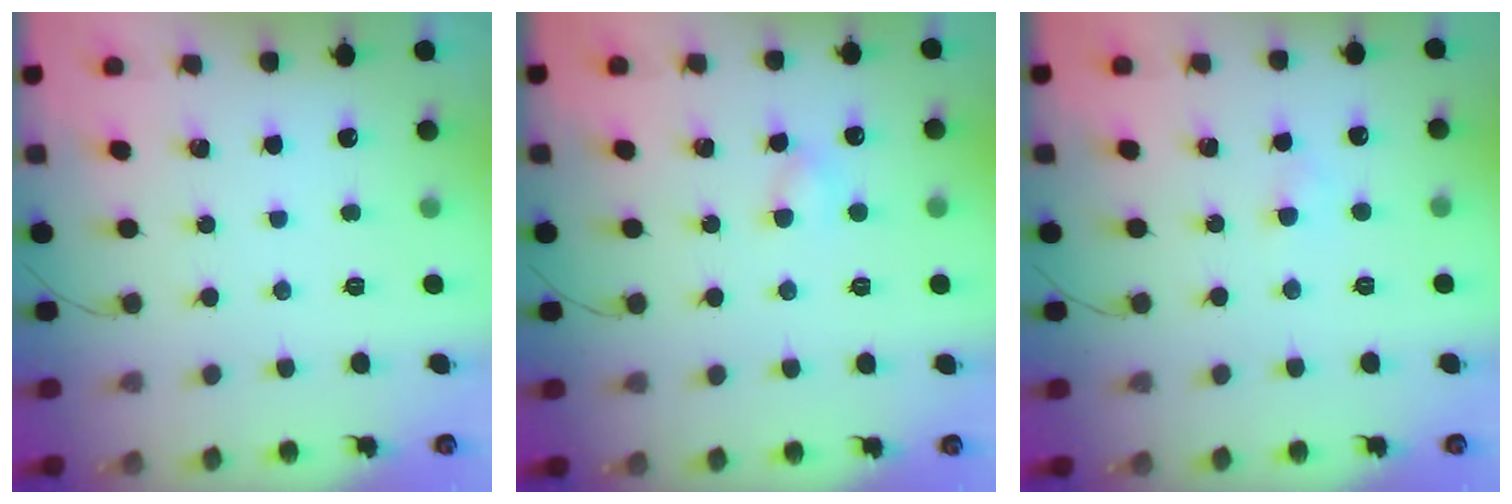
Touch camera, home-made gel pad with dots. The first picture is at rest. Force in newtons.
{"total": 3.2, "press": 3.1, "slide": 1.0}
{"total": 1.6, "press": 1.4, "slide": 0.8}